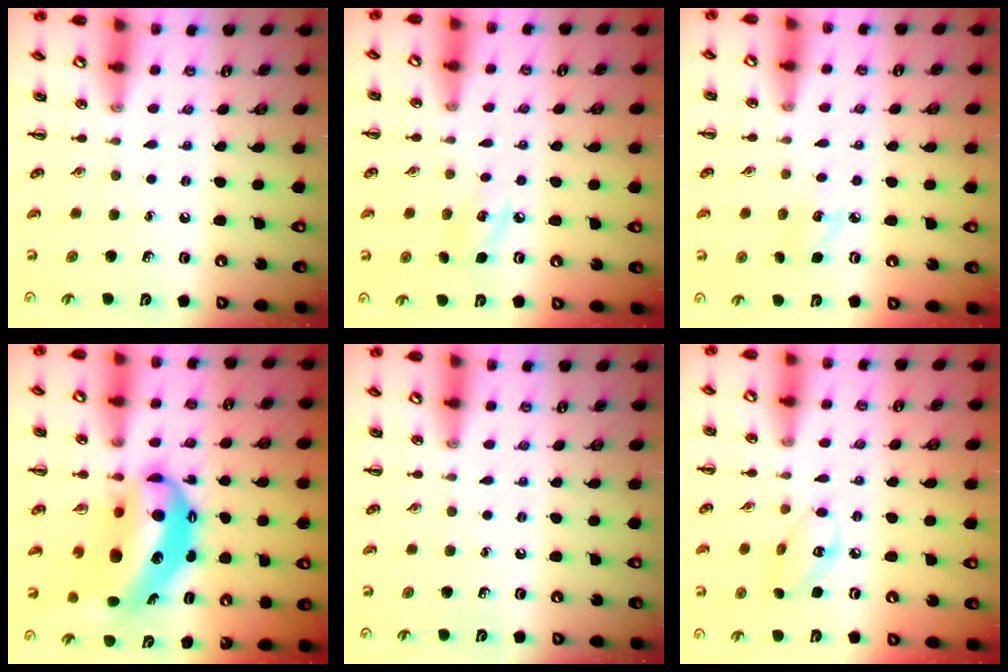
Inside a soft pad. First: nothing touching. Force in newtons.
{"total": 6.6, "press": 6.4, "slide": 1.5}
{"total": 4.9, "press": 4.7, "slide": 1.4}
{"total": 14.7, "press": 14.3, "slide": 3.6}
{"total": 0.0}
{"total": 6.3, "press": 6.3, "slide": 0.8}